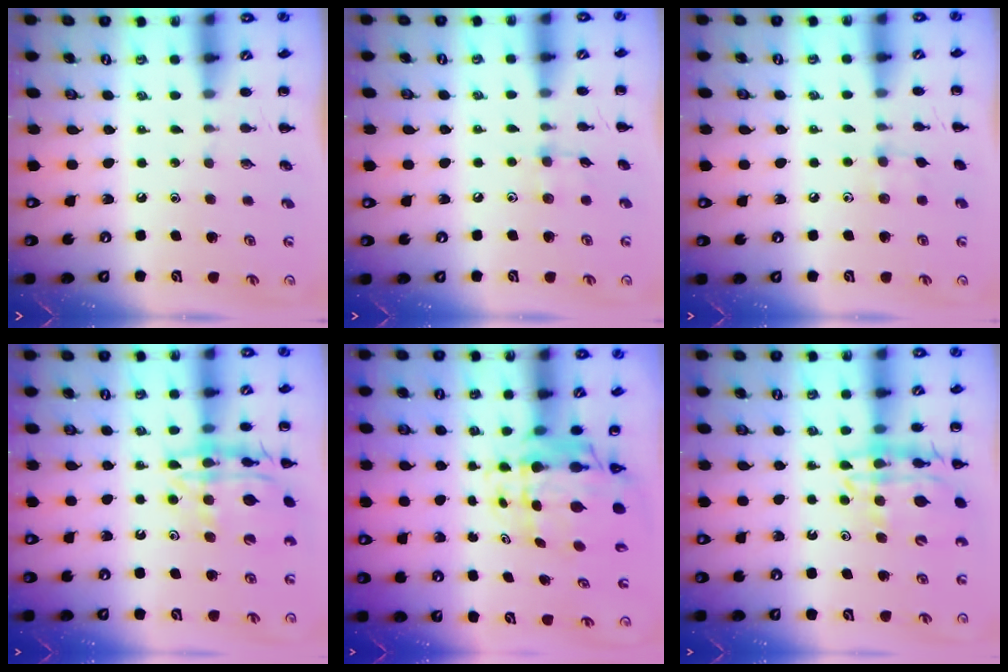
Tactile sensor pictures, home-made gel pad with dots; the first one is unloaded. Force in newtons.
{"total": 4.0, "press": 3.7, "slide": 1.4}
{"total": 4.3, "press": 4.1, "slide": 1.4}
{"total": 16.3, "press": 16.1, "slide": 2.3}
{"total": 8.3, "press": 7.8, "slide": 2.7}
{"total": 14.4, "press": 14.0, "slide": 3.4}